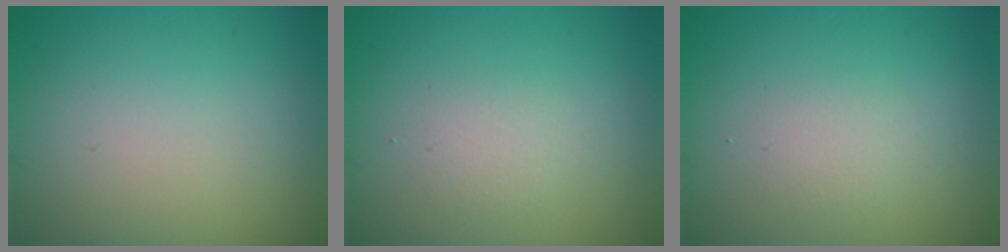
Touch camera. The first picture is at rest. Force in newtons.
{"total": 1.3, "press": 1.2, "slide": 0.1}
{"total": 1.2, "press": 1.2, "slide": 0.0}